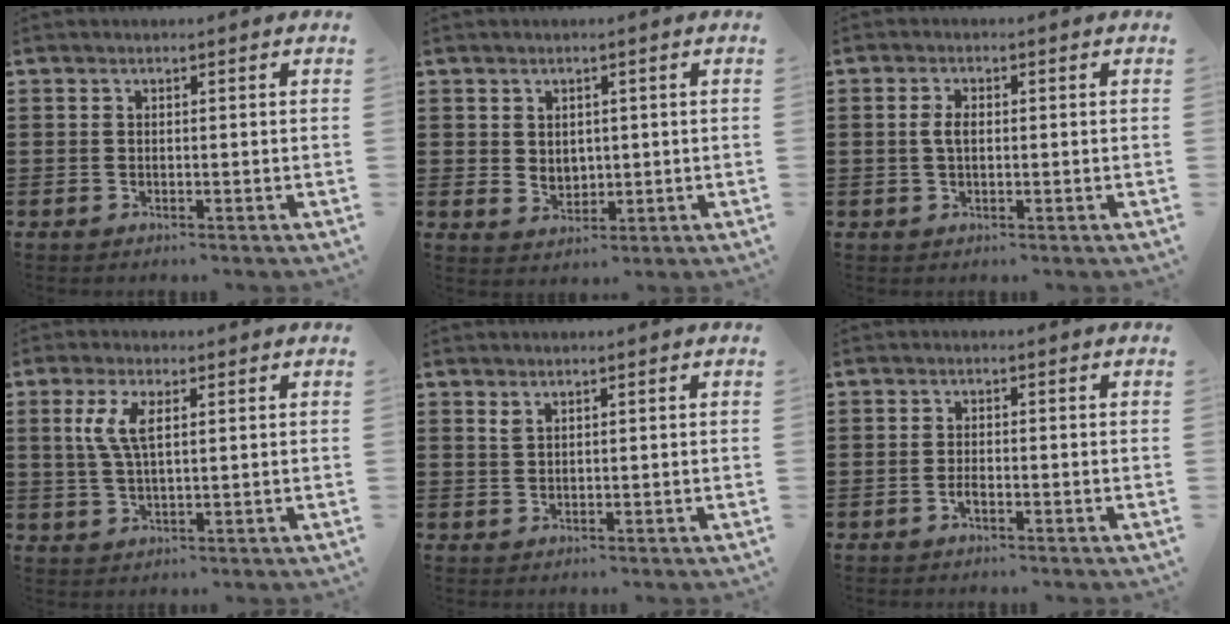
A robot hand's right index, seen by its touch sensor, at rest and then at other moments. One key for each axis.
{"total": 2.6, "fx": 1.3, "fy": 2.2, "fz": 0.6, "tx": -0.012, "ty": 0.006, "tz": 0.022}
{"total": 2.4, "fx": 0.1, "fy": 1.3, "fz": 2.1, "tx": -0.043, "ty": 0.006, "tz": 0.000}
{"total": 5.2, "fx": 1.7, "fy": 1.9, "fz": 4.6, "tx": -0.104, "ty": 0.006, "tz": 0.025}
{"total": 1.1, "fx": 0.8, "fy": 0.5, "fz": 0.6, "tx": -0.015, "ty": 0.003, "tz": 0.014}
{"total": 1.3, "fx": -0.8, "fy": 0.4, "fz": 0.9, "tx": -0.019, "ty": -0.004, "tz": -0.013}